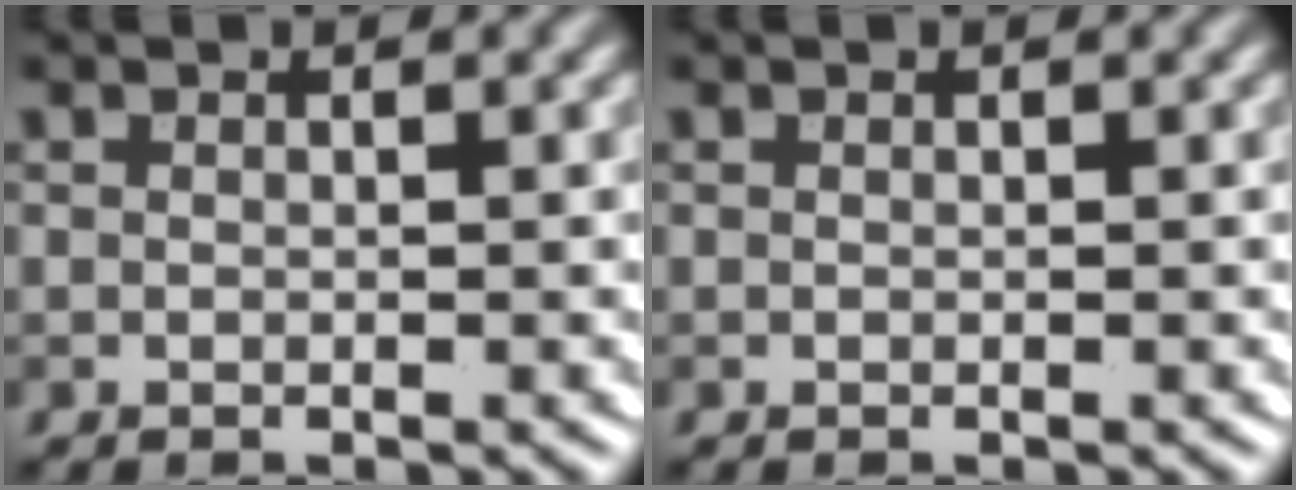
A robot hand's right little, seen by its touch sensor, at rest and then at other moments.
{"total": 0.0}